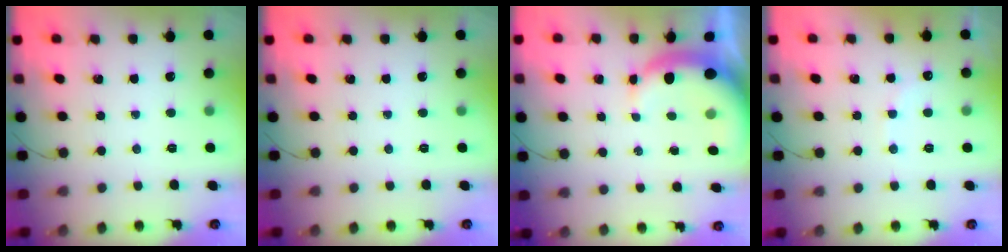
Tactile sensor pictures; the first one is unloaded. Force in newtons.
{"total": 0.0}
{"total": 7.3, "press": 7.2, "slide": 1.2}
{"total": 6.8, "press": 6.7, "slide": 1.3}